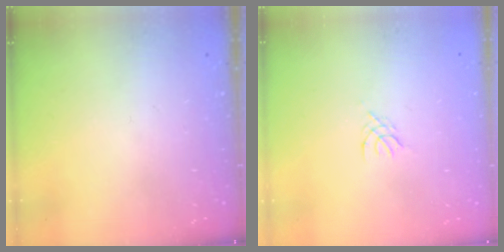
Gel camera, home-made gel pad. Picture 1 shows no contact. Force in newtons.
{"total": 1.2, "press": 1.2, "slide": 0.3}